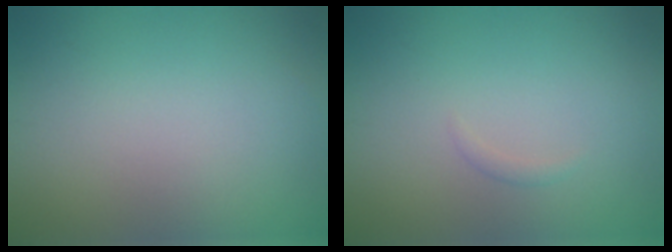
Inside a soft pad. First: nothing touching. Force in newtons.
{"total": 0.5, "press": 0.5, "slide": 0.0}